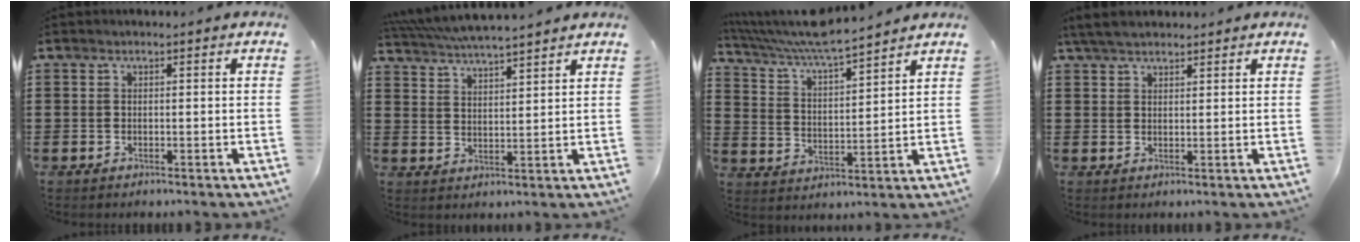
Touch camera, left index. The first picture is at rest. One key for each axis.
{"total": 4.8, "fx": 4.7, "fy": -0.2, "fz": 1.1, "tx": -0.039, "ty": -0.024, "tz": 0.082}
{"total": 7.1, "fx": 6.4, "fy": 0.0, "fz": 3.1, "tx": -0.084, "ty": -0.033, "tz": 0.109}
{"total": 3.8, "fx": 3.3, "fy": 1.1, "fz": 1.7, "tx": -0.041, "ty": 0.002, "tz": 0.062}